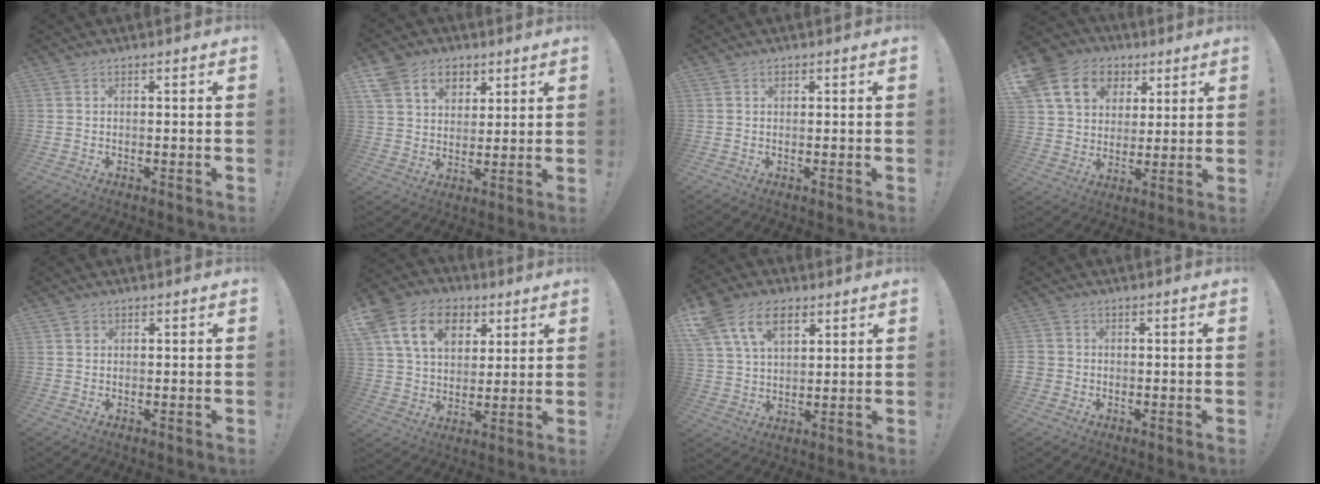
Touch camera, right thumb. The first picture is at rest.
{"total": 11.8, "force": [6.3, 8.9, 4.4], "torque": [-0.073, -0.025, 0.125]}
{"total": 0.7, "force": [0.5, 0.5, 0.0], "torque": [0.007, 0.000, 0.008]}
{"total": 16.3, "force": [7.2, 12.7, 7.3], "torque": [-0.115, -0.019, 0.152]}
{"total": 1.3, "force": [0.6, 1.1, 0.1], "torque": [0.003, 0.001, 0.010]}
{"total": 17.5, "force": [7.6, 12.6, 9.6], "torque": [-0.148, -0.021, 0.145]}
{"total": 14.6, "force": [7.3, 9.6, 8.3], "torque": [-0.151, -0.011, 0.143]}
{"total": 3.1, "force": [-0.7, 2.9, 0.9], "torque": [-0.009, 0.008, -0.011]}